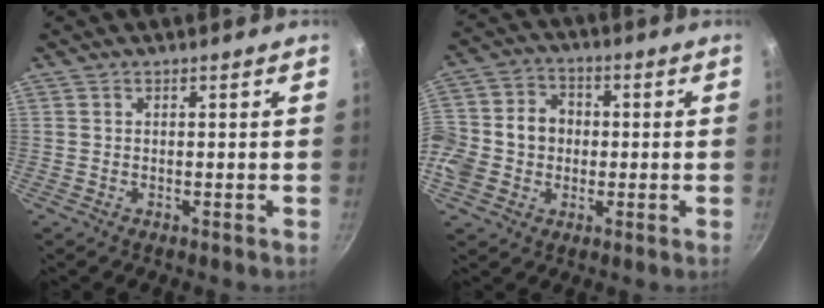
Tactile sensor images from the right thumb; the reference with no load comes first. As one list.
[{"total": 13.7, "force": [-1.2, 11.8, 6.9], "torque": [-0.124, 0.029, -0.033]}]